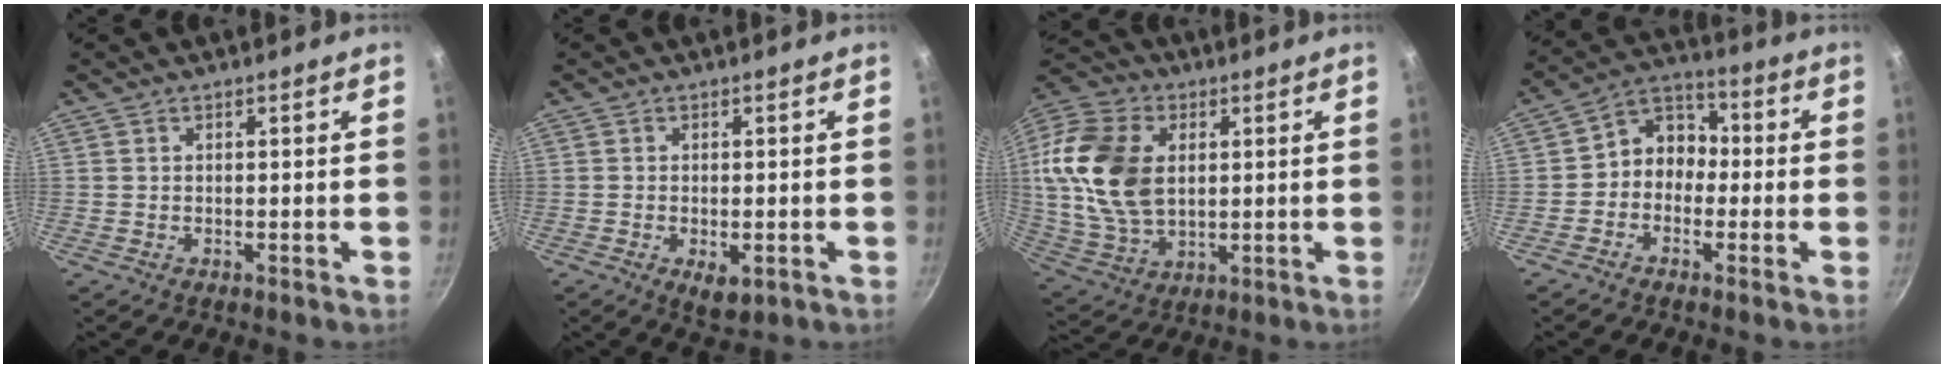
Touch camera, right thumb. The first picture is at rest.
{"total": 4.0, "force": [-1.2, 2.0, 3.2], "torque": [-0.042, -0.008, -0.012]}
{"total": 20.6, "force": [2.9, 14.1, 14.7], "torque": [-0.274, 0.004, 0.058]}
{"total": 7.8, "force": [-1.3, 6.5, 4.0], "torque": [-0.024, 0.039, -0.044]}